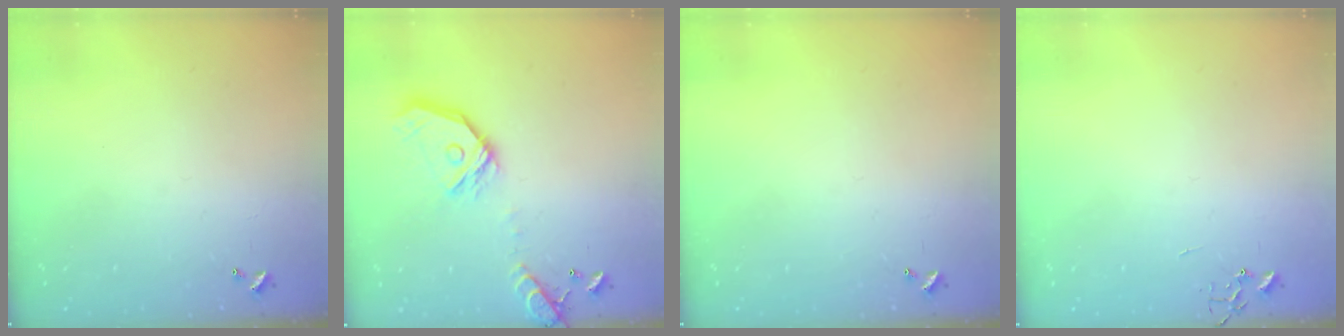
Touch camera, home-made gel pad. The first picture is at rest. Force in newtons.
{"total": 17.0, "press": 16.8, "slide": 2.7}
{"total": 0.0}
{"total": 0.0}